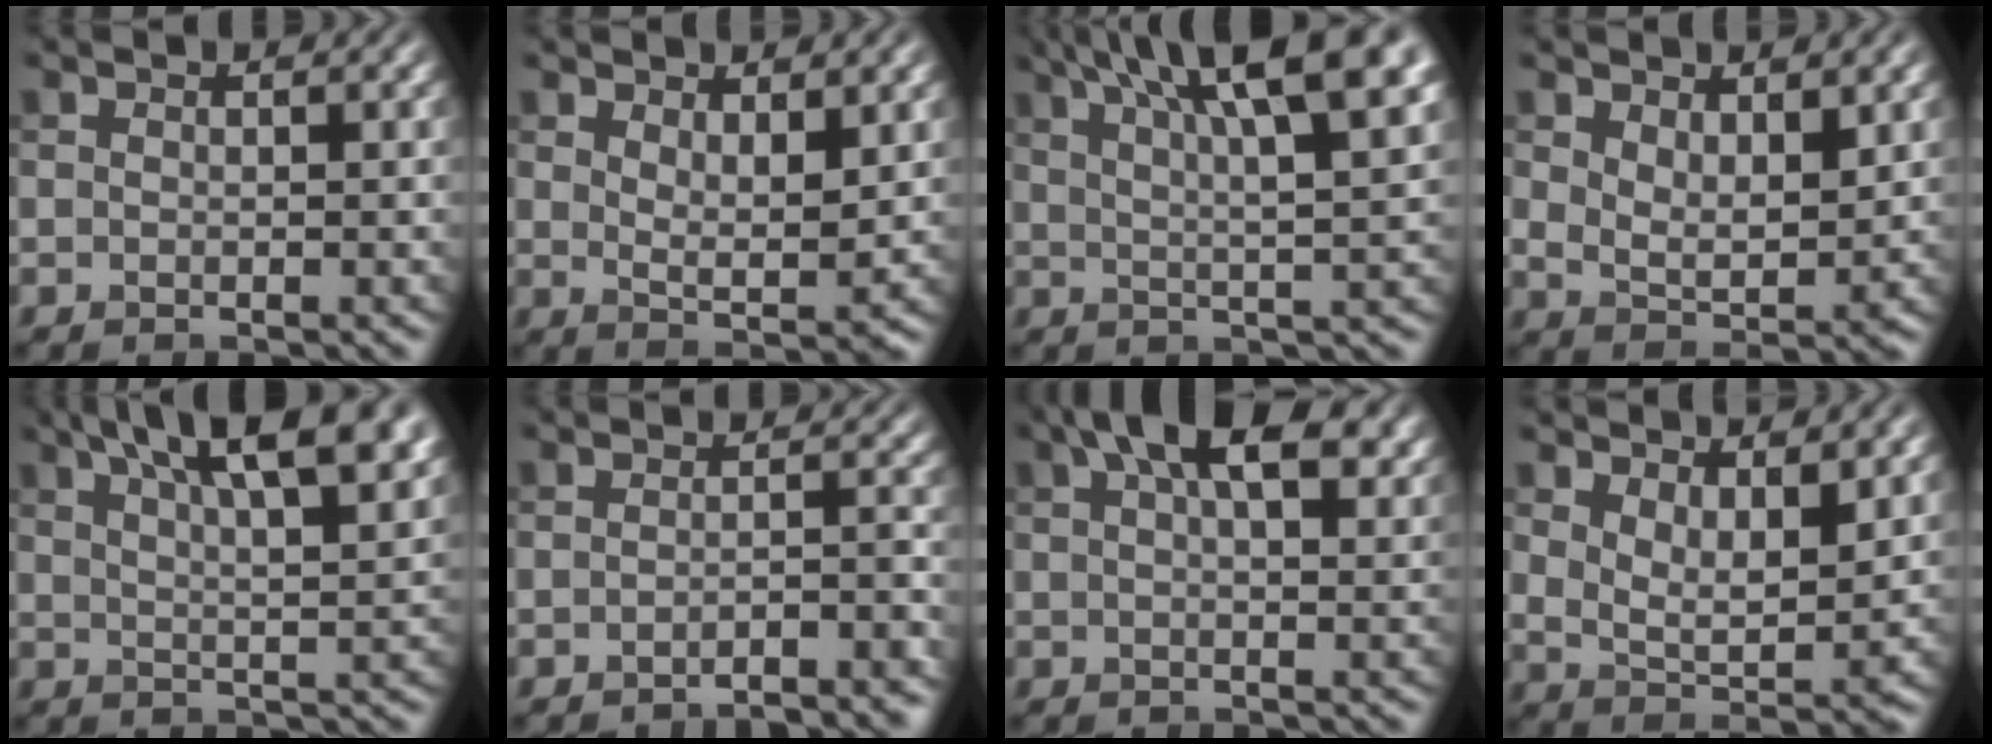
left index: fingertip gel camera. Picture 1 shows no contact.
{"total": 3.1, "force": [1.6, 1.0, 2.5], "torque": [-0.044, -0.012, 0.032]}
{"total": 12.5, "force": [6.9, 3.3, 9.9], "torque": [-0.116, 0.031, 0.086]}
{"total": 3.7, "force": [1.7, 1.9, 2.8], "torque": [-0.054, -0.009, 0.034]}
{"total": 11.7, "force": [6.7, 3.9, 8.8], "torque": [-0.104, 0.041, 0.075]}
{"total": 3.2, "force": [-2.8, 0.5, 1.4], "torque": [-0.012, 0.006, -0.042]}
{"total": 8.5, "force": [4.3, 3.4, 6.5], "torque": [-0.090, 0.020, 0.061]}
{"total": 4.6, "force": [2.3, 2.0, 3.5], "torque": [-0.065, -0.013, 0.045]}